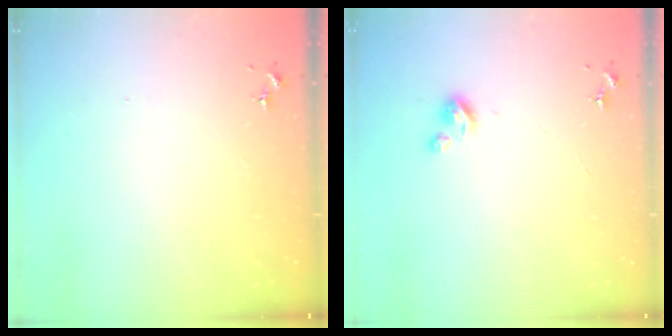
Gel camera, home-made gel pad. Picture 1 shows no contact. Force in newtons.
{"total": 3.1, "press": 3.1, "slide": 0.3}